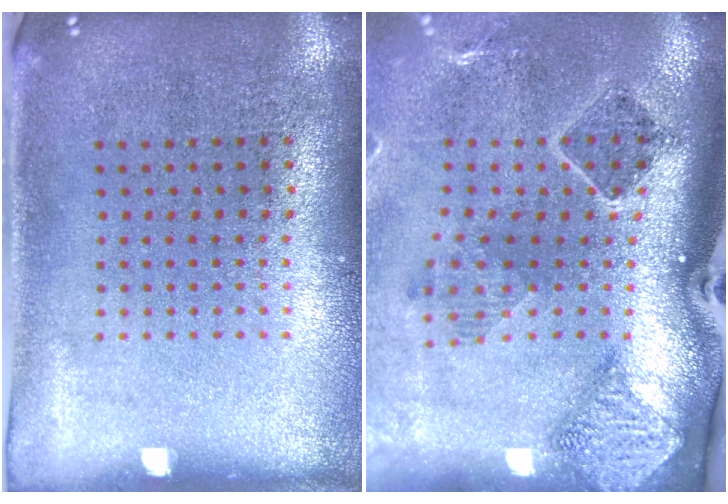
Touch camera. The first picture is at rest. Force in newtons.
{"total": 1.9, "press": 1.6, "slide": 1.0}